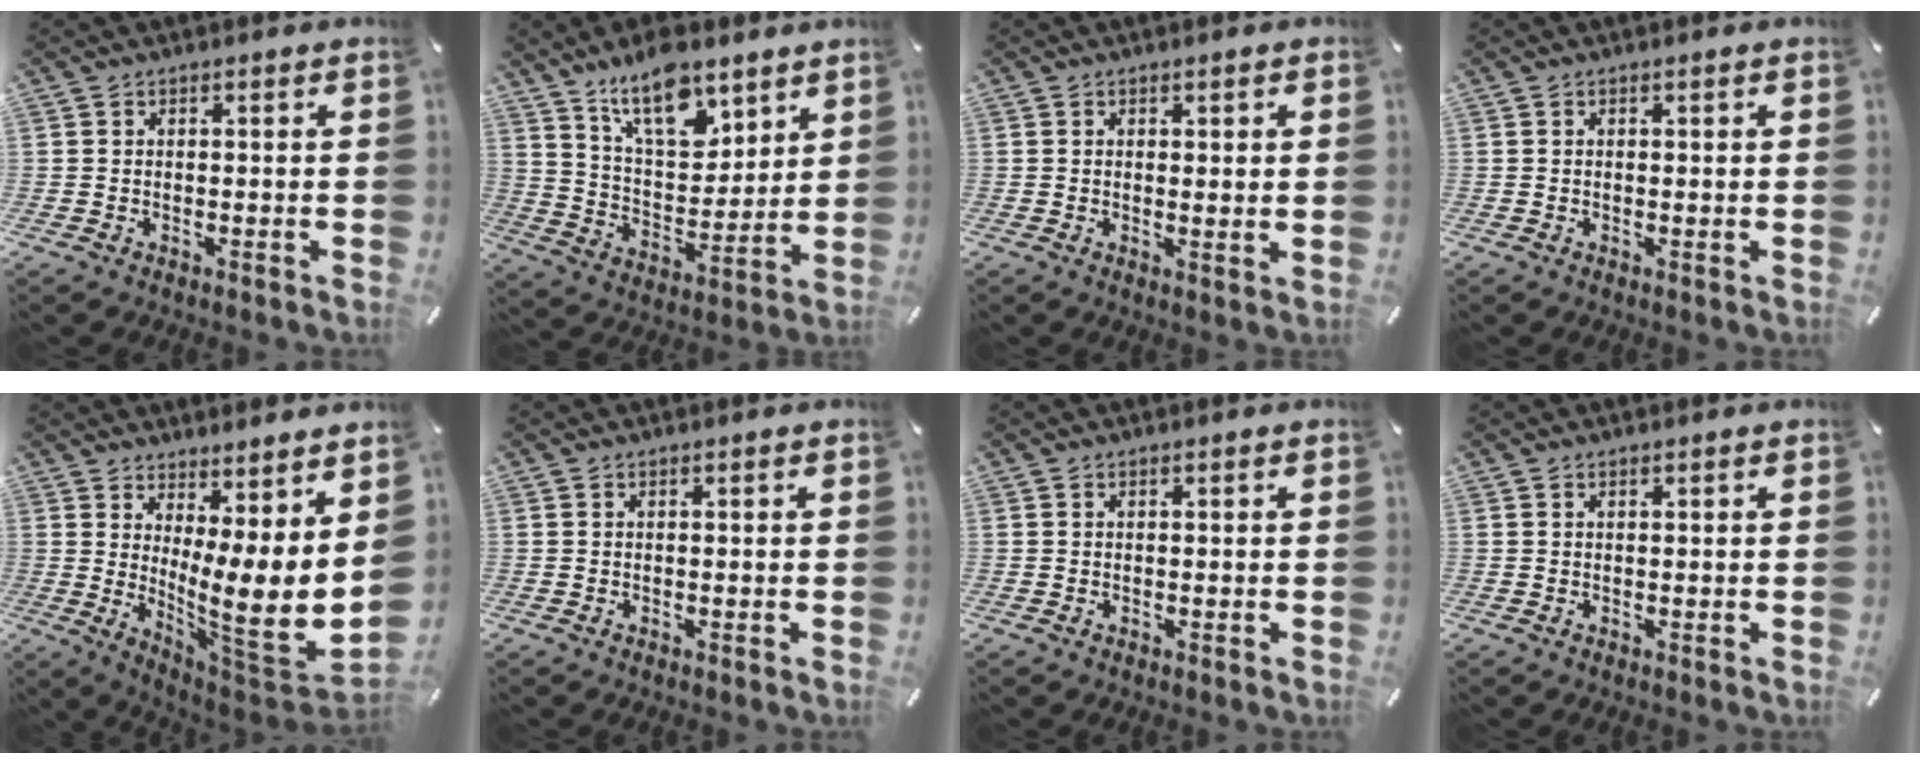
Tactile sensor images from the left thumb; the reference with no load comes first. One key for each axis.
{"total": 14.8, "fx": 10.5, "fy": 7.2, "fz": 7.6, "tx": -0.131, "ty": -0.056, "tz": 0.190}
{"total": 1.6, "fx": 0.7, "fy": 0.4, "fz": 1.3, "tx": -0.025, "ty": -0.001, "tz": 0.012}
{"total": 0.6, "fx": 0.1, "fy": 0.1, "fz": 0.6, "tx": -0.011, "ty": 0.000, "tz": 0.001}
{"total": 13.0, "fx": 1.2, "fy": 1.3, "fz": 12.9, "tx": -0.201, "ty": -0.072, "tz": 0.019}
{"total": 0.0}
{"total": 0.0}
{"total": 0.0}